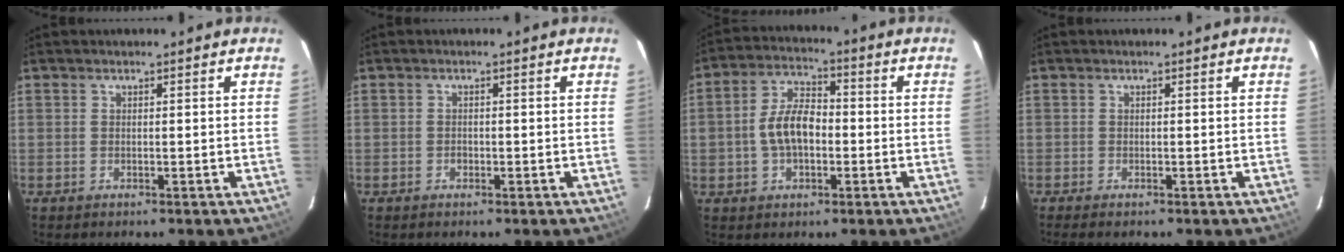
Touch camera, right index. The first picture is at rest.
{"total": 0.9, "force": [-0.4, 0.7, 0.3], "torque": [-0.006, 0.001, -0.006]}
{"total": 8.6, "force": [-1.2, 5.1, 6.8], "torque": [-0.135, 0.019, -0.017]}
{"total": 1.6, "force": [-1.3, 0.3, 0.9], "torque": [-0.020, -0.006, -0.023]}